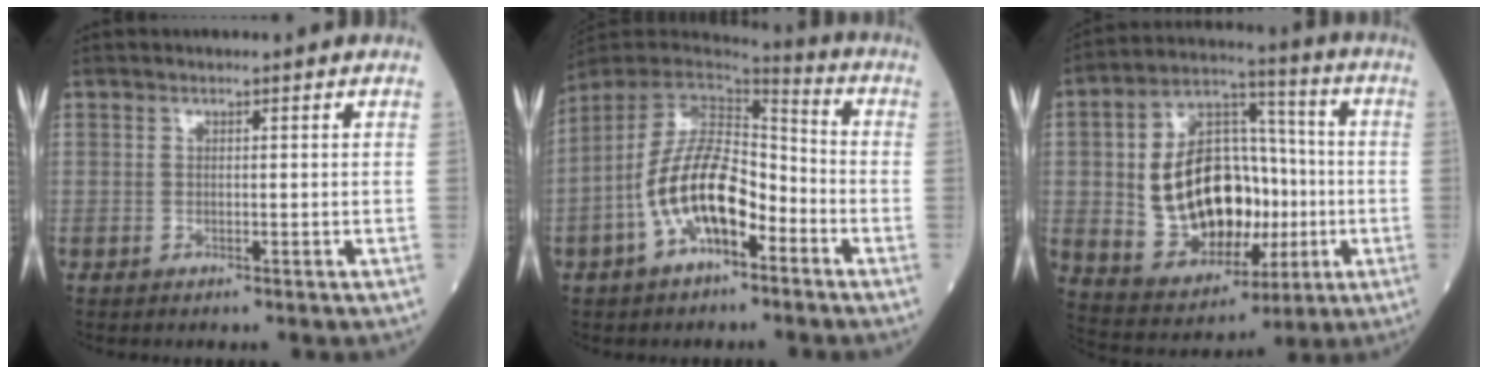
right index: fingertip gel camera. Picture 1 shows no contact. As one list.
[{"total": 14.1, "force": [-5.2, 6.0, 11.7], "torque": [-0.235, 0.019, -0.092]}, {"total": 19.9, "force": [-1.4, 11.7, 16.0], "torque": [-0.285, 0.030, -0.007]}]